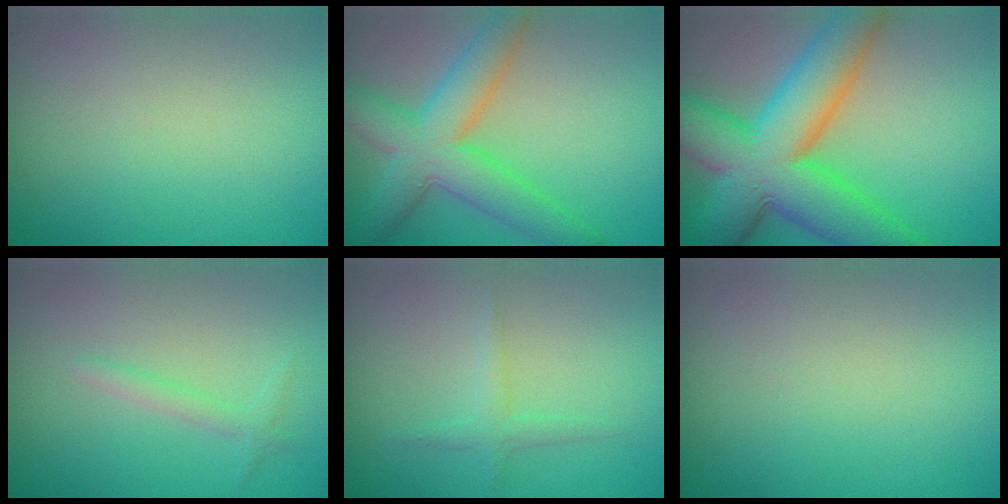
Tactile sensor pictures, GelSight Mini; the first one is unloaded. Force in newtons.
{"total": 7.3, "press": 7.3, "slide": 0.3}
{"total": 13.4, "press": 13.4, "slide": 0.5}
{"total": 1.3, "press": 1.3, "slide": 0.0}
{"total": 1.4, "press": 1.4, "slide": 0.0}
{"total": 0.0}